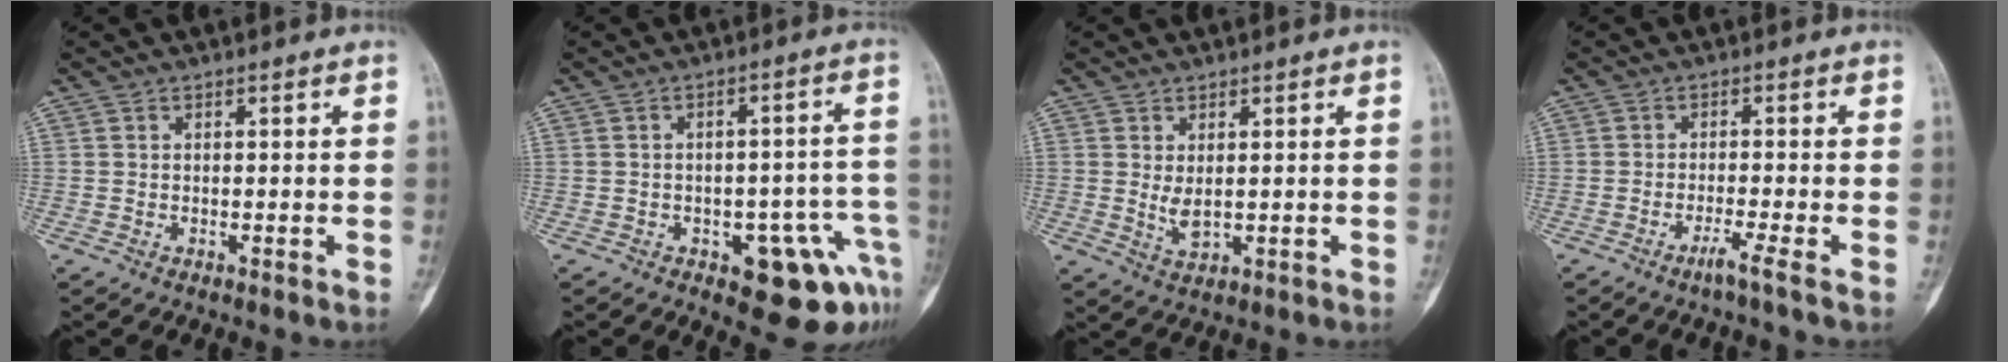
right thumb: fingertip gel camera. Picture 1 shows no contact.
{"total": 11.5, "force": [-5.3, 5.4, 8.7], "torque": [-0.066, 0.041, -0.057]}
{"total": 3.0, "force": [0.5, 1.4, 2.6], "torque": [-0.043, -0.011, 0.018]}
{"total": 2.6, "force": [-1.7, -0.9, 1.7], "torque": [-0.045, -0.001, -0.039]}